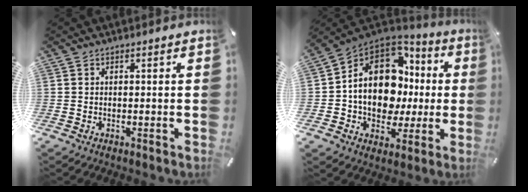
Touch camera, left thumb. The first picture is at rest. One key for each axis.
{"total": 17.6, "fx": 1.5, "fy": 13.0, "fz": 11.8, "tx": -0.210, "ty": -0.008, "tz": 0.023}